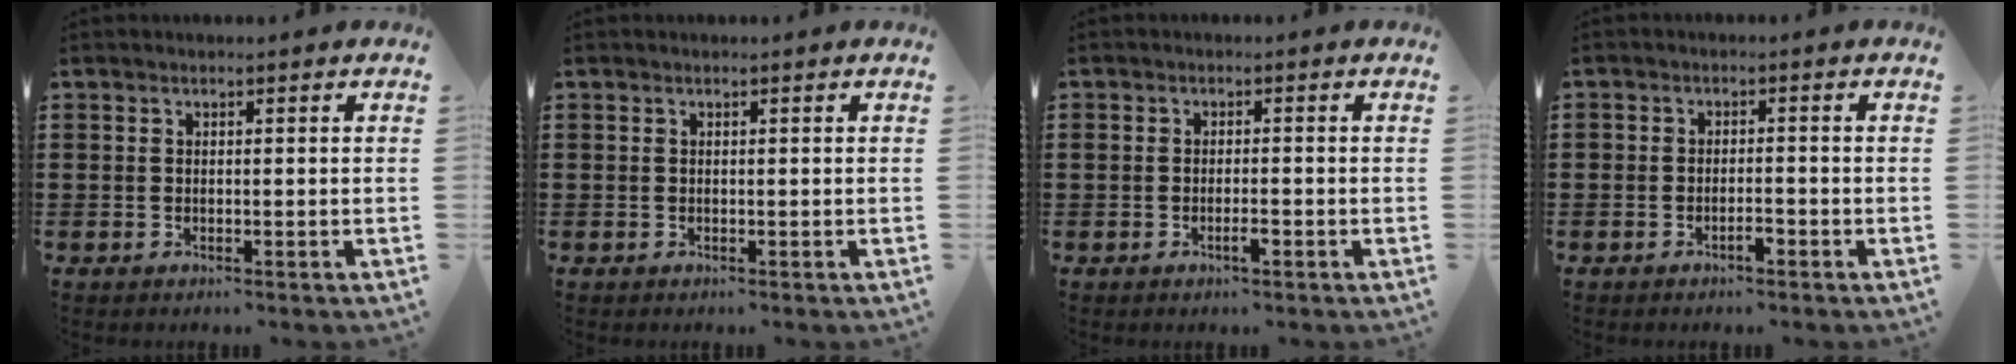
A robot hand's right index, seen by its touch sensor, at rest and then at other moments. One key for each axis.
{"total": 0.0}
{"total": 2.0, "fx": -1.0, "fy": 0.6, "fz": 1.6, "tx": -0.029, "ty": 0.000, "tz": -0.019}
{"total": 1.9, "fx": -1.3, "fy": 0.6, "fz": 1.2, "tx": -0.025, "ty": 0.001, "tz": -0.026}